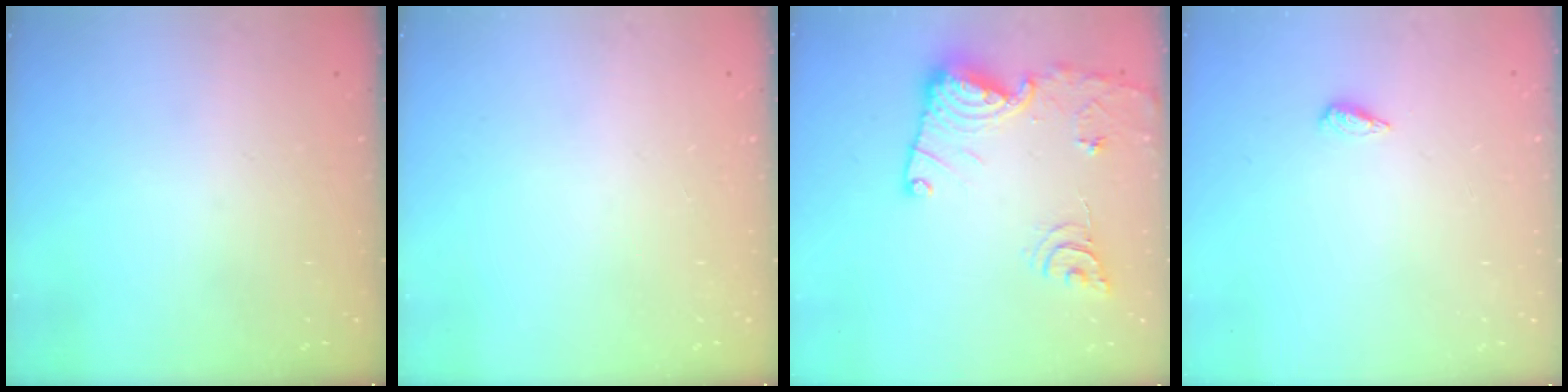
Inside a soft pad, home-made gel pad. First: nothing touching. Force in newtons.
{"total": 0.0}
{"total": 16.2, "press": 16.2, "slide": 1.1}
{"total": 2.2, "press": 2.2, "slide": 0.4}